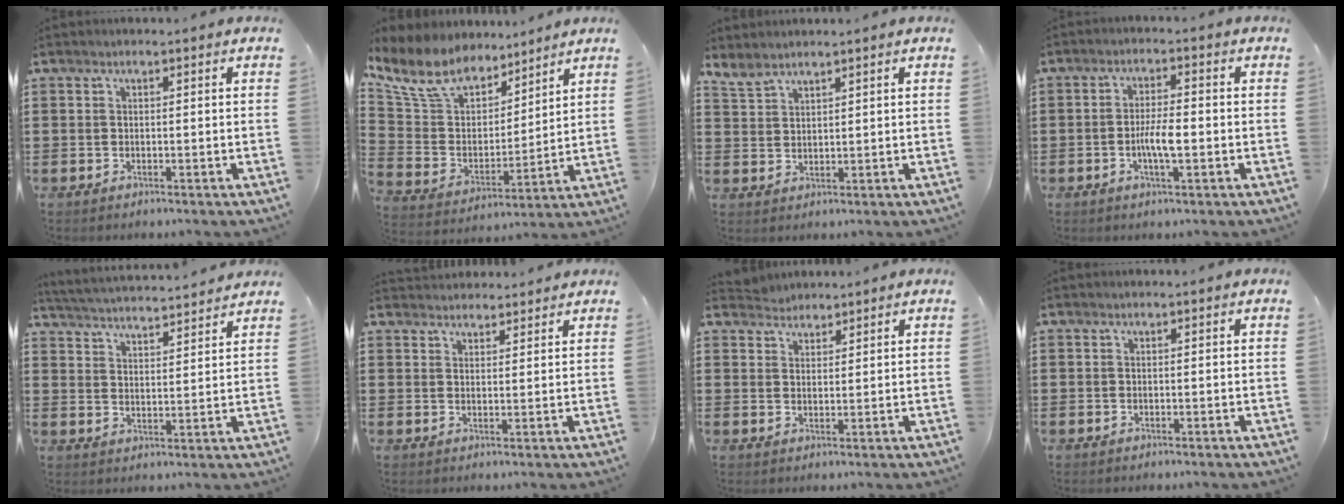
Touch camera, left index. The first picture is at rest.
{"total": 9.9, "force": [8.5, 4.4, 2.4], "torque": [-0.100, -0.050, 0.158]}
{"total": 2.9, "force": [2.7, 0.9, 0.7], "torque": [-0.023, -0.004, 0.052]}
{"total": 4.7, "force": [-1.1, 1.1, 4.4], "torque": [-0.089, 0.000, -0.025]}
{"total": 3.7, "force": [3.6, -0.5, 0.2], "torque": [-0.022, -0.030, 0.058]}
{"total": 2.6, "force": [2.6, 0.5, -0.3], "torque": [-0.002, -0.004, 0.050]}
{"total": 2.5, "force": [2.4, 0.5, -0.5], "torque": [0.003, 0.000, 0.048]}
{"total": 0.0}